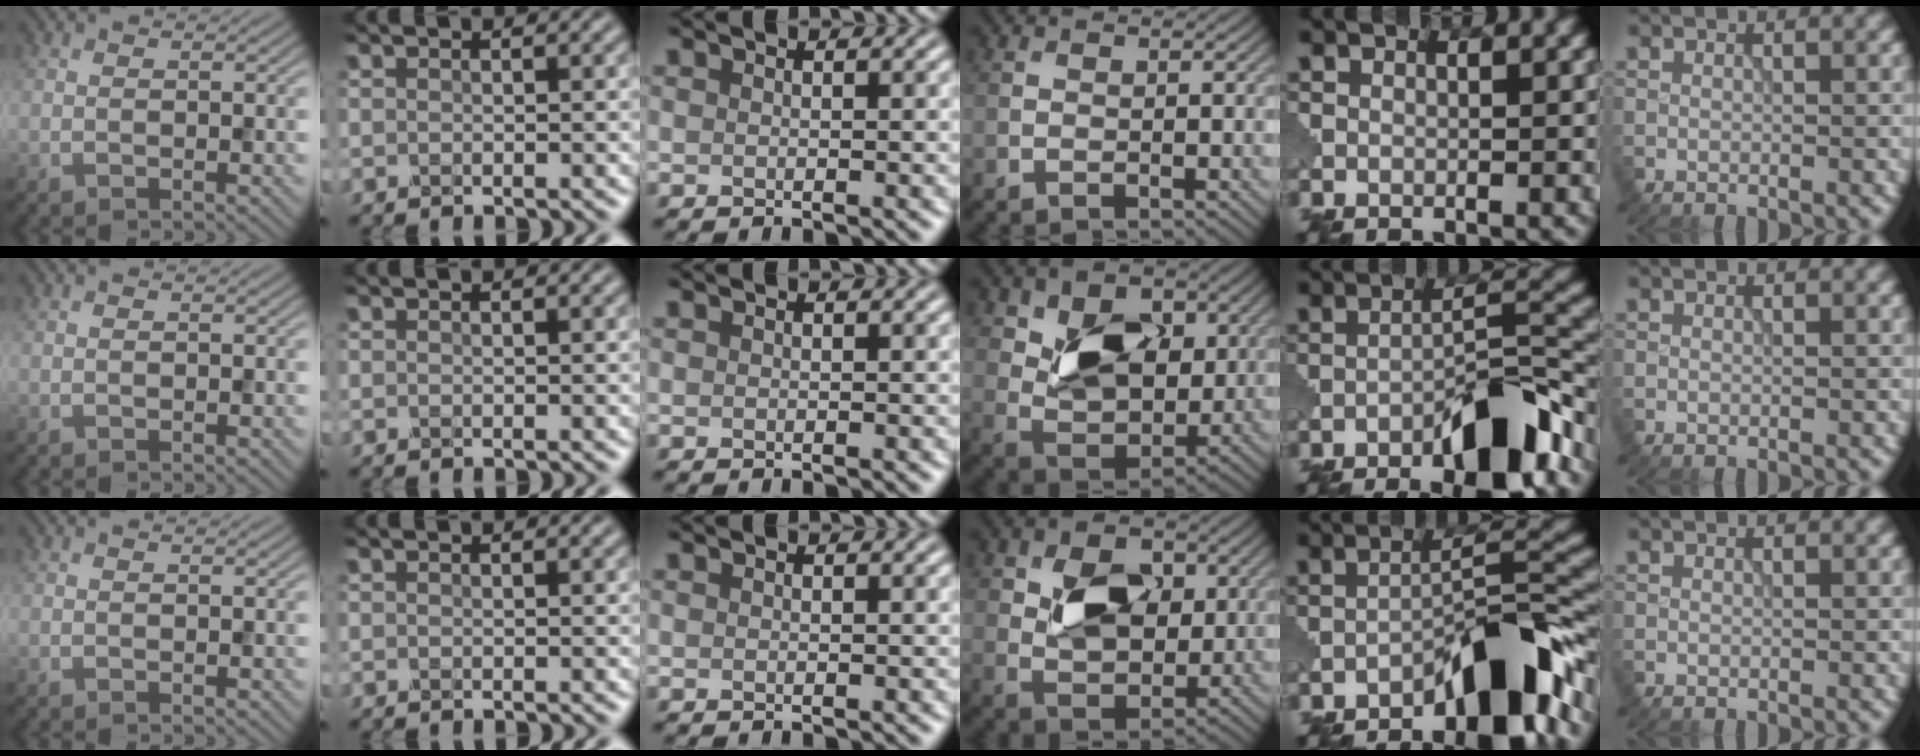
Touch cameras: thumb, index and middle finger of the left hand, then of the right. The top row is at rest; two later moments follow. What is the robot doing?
{"motion": "insert", "object": "pin"}